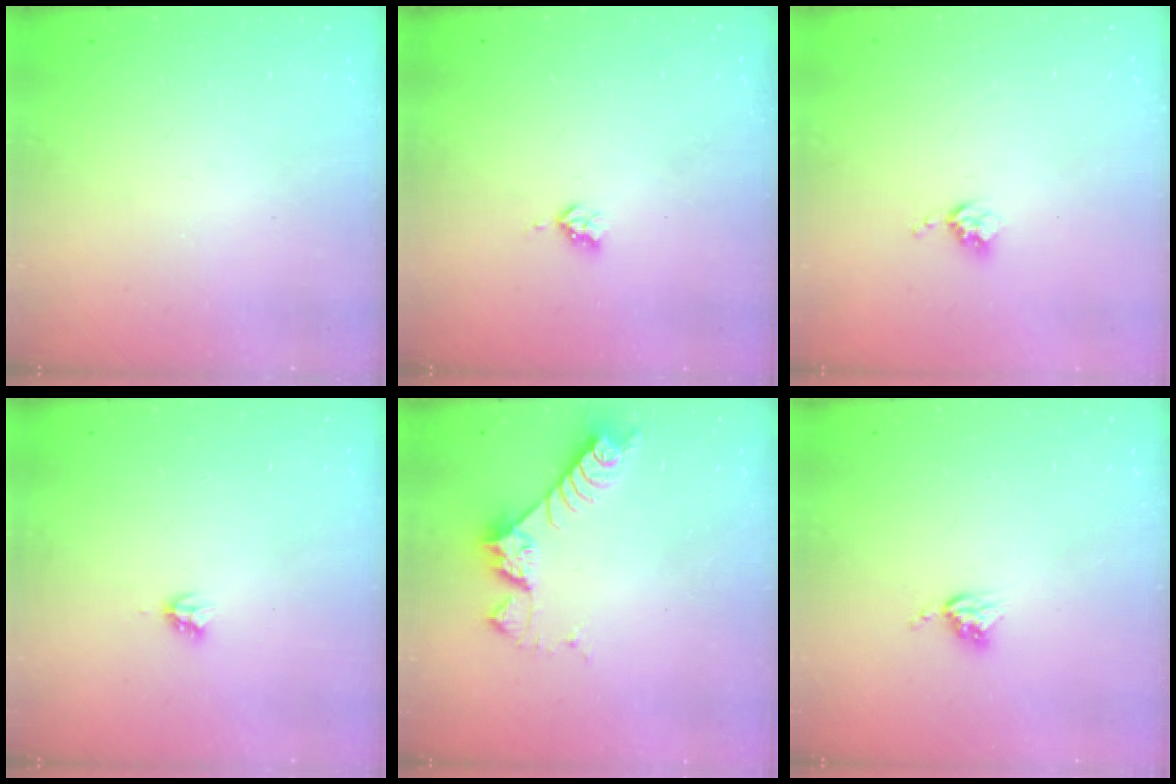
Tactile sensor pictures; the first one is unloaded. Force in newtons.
{"total": 2.9, "press": 2.9, "slide": 0.5}
{"total": 3.6, "press": 3.6, "slide": 0.4}
{"total": 2.7, "press": 2.7, "slide": 0.2}
{"total": 7.0, "press": 7.0, "slide": 0.5}
{"total": 3.9, "press": 3.9, "slide": 0.5}